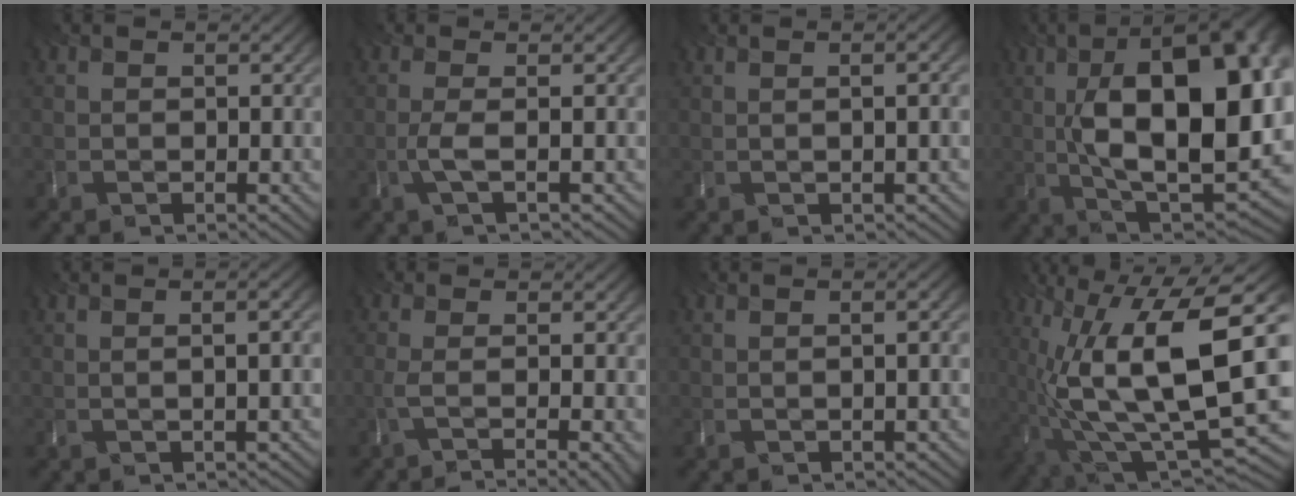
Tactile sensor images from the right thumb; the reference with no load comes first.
{"total": 1.6, "force": [-0.6, 0.4, 1.4], "torque": [-0.027, 0.003, -0.022]}
{"total": 2.9, "force": [0.5, 0.8, 2.8], "torque": [-0.029, 0.015, -0.009]}
{"total": 20.2, "force": [1.9, 9.4, 17.8], "torque": [-0.266, 0.020, 0.021]}
{"total": 3.4, "force": [0.6, 0.9, 3.2], "torque": [-0.036, 0.018, -0.009]}
{"total": 5.9, "force": [-2.1, 1.4, 5.3], "torque": [-0.062, -0.011, -0.030]}
{"total": 2.2, "force": [0.2, 0.6, 2.1], "torque": [-0.021, 0.010, -0.008]}
{"total": 17.3, "force": [0.6, 5.9, 16.3], "torque": [-0.303, -0.011, 0.023]}